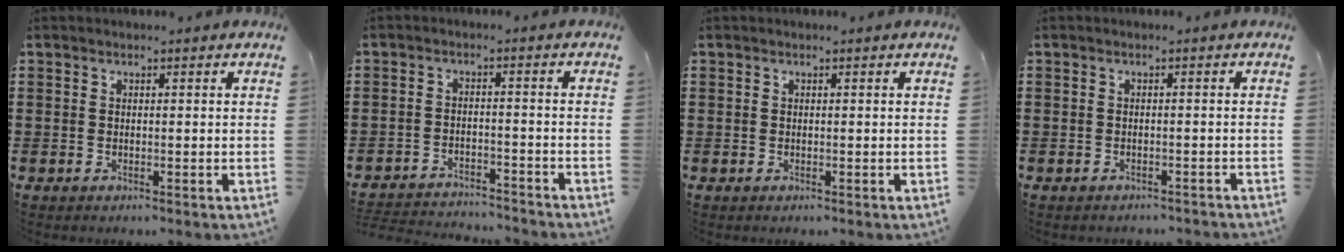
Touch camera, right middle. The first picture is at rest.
{"total": 3.2, "force": [-3.2, 0.4, 0.1], "torque": [-0.015, 0.002, -0.072]}
{"total": 0.0}
{"total": 1.0, "force": [-1.0, 0.2, 0.1], "torque": [-0.005, 0.002, -0.022]}